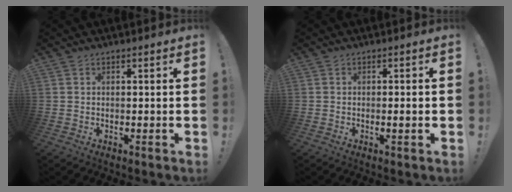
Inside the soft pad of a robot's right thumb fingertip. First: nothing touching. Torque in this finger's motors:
{"motor_torque": [0.03, -0.19, -0.07, 0.10, -0.02]}